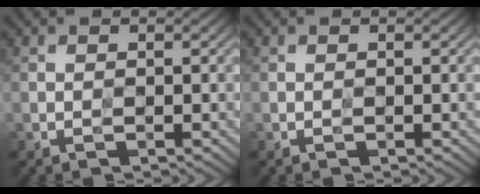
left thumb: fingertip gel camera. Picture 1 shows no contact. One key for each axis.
{"total": 0.0}